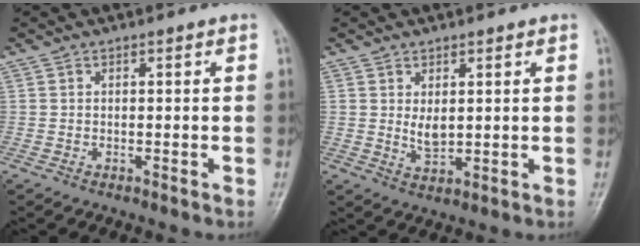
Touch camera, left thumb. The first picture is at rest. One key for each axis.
{"total": 3.4, "fx": 1.1, "fy": 1.9, "fz": 2.6, "tx": -0.038, "ty": -0.015, "tz": 0.025}